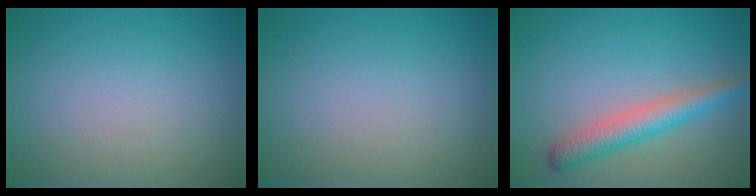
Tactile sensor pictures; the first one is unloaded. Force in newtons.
{"total": 0.0}
{"total": 3.7, "press": 3.7, "slide": 0.1}